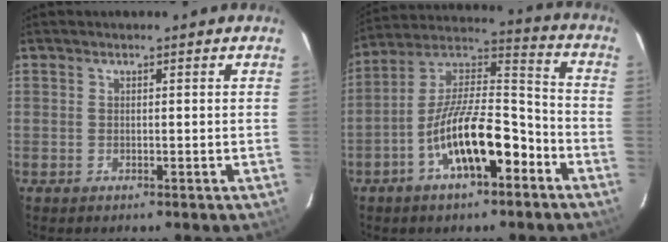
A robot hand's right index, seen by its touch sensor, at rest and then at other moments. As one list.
[{"total": 16.2, "force": [-7.8, 5.7, 13.0], "torque": [-0.235, 0.015, -0.137]}]